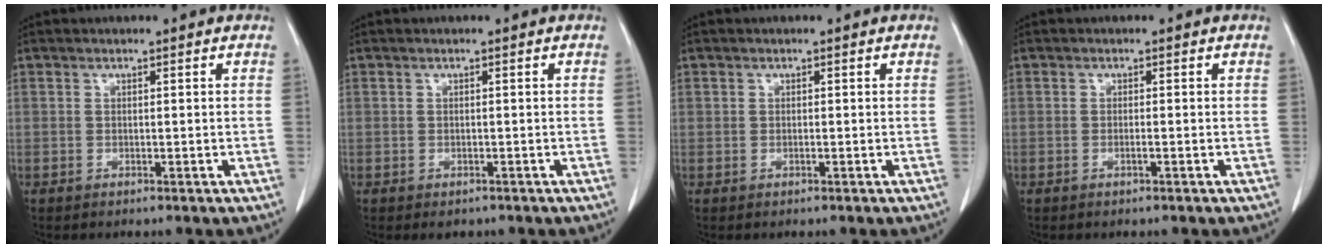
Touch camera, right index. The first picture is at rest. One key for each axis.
{"total": 1.1, "fx": -0.7, "fy": 0.8, "fz": 0.3, "tx": -0.004, "ty": 0.002, "tz": -0.004}
{"total": 0.0}
{"total": 0.6, "fx": -0.3, "fy": 0.0, "fz": 0.6, "tx": -0.014, "ty": -0.001, "tz": -0.003}